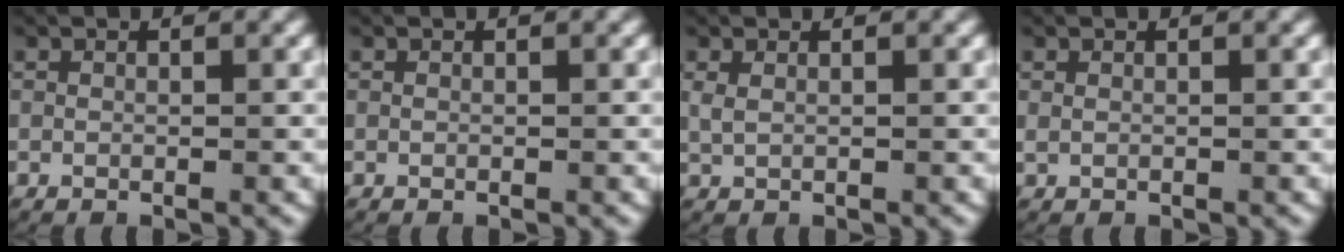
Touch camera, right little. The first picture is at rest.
{"total": 0.0}
{"total": 1.2, "force": [0.5, 0.5, 0.9], "torque": [-0.023, 0.001, 0.013]}
{"total": 0.6, "force": [0.1, 0.4, 0.5], "torque": [-0.014, 0.001, 0.005]}